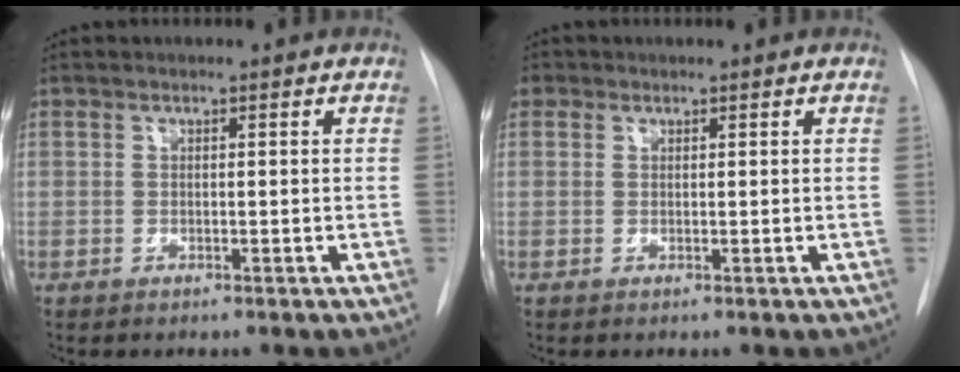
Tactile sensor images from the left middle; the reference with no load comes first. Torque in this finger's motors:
{"motor_torque": [1.07, -1.07, 0.20, 0.05]}